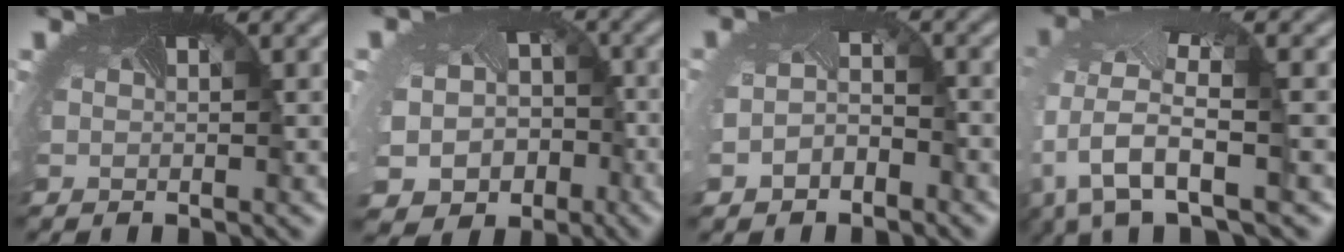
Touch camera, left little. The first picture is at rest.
{"total": 9.8, "force": [-4.3, 8.2, 3.3], "torque": [-0.076, -0.059, -0.060]}
{"total": 2.6, "force": [-1.5, 1.7, 1.3], "torque": [-0.044, -0.007, -0.034]}
{"total": 7.1, "force": [-2.3, 3.1, 6.0], "torque": [-0.145, -0.021, -0.044]}